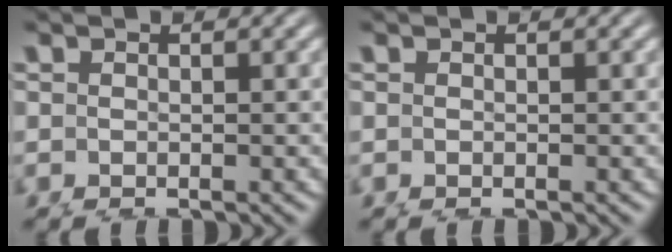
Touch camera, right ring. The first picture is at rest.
{"total": 0.0}